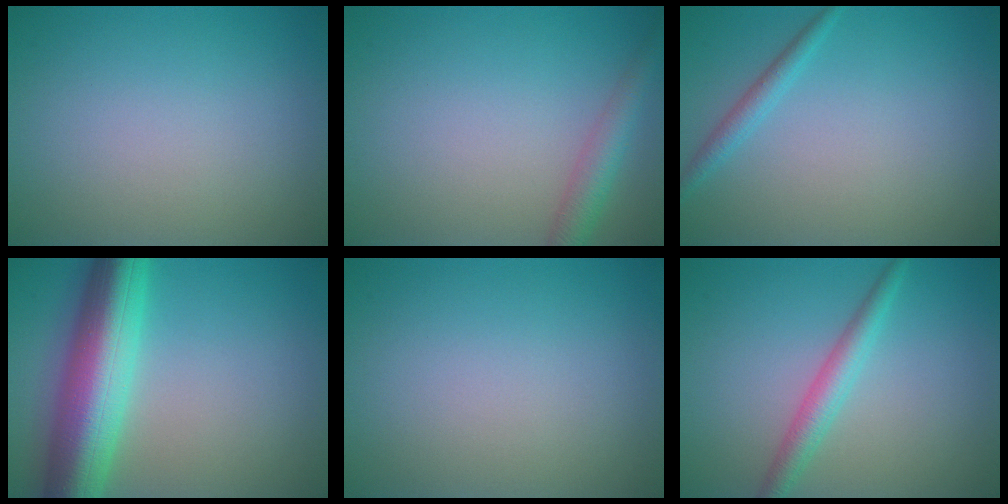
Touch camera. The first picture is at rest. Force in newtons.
{"total": 2.9, "press": 2.9, "slide": 0.1}
{"total": 1.5, "press": 1.5, "slide": 0.0}
{"total": 10.1, "press": 10.1, "slide": 0.3}
{"total": 0.0}
{"total": 2.7, "press": 2.7, "slide": 0.1}